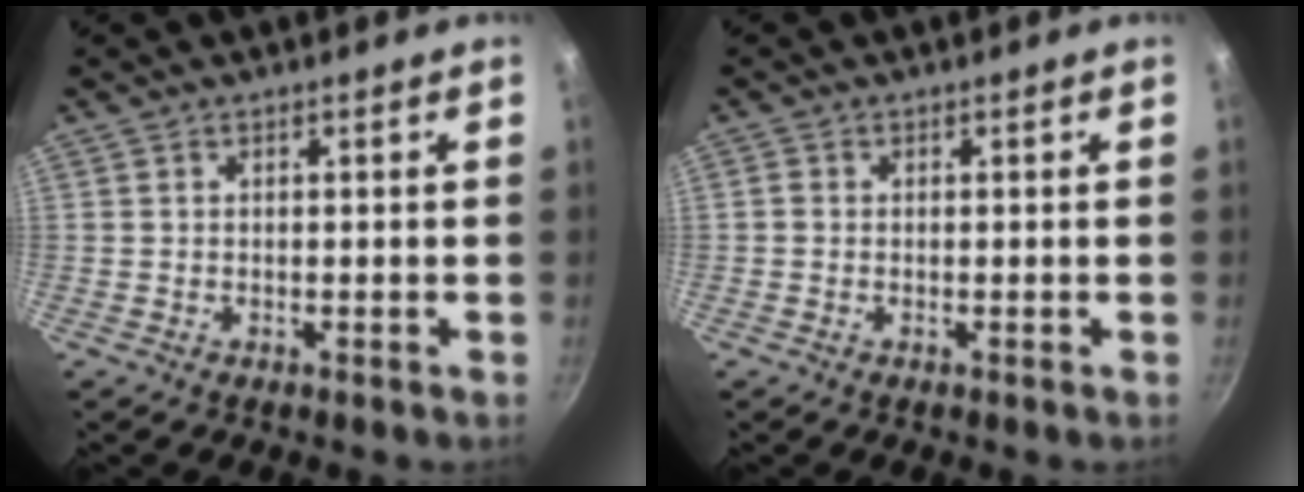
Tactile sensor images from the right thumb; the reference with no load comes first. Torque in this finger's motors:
{"motor_torque": [-0.48, 0.20, -0.34, -0.11, 0.07]}